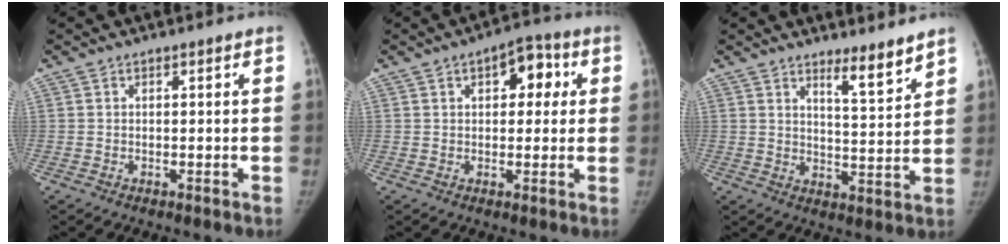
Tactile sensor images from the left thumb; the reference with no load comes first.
{"total": 7.8, "force": [2.5, 4.6, 5.8], "torque": [-0.037, 0.009, 0.025]}
{"total": 6.4, "force": [5.2, 0.9, 3.7], "torque": [-0.049, -0.051, 0.083]}